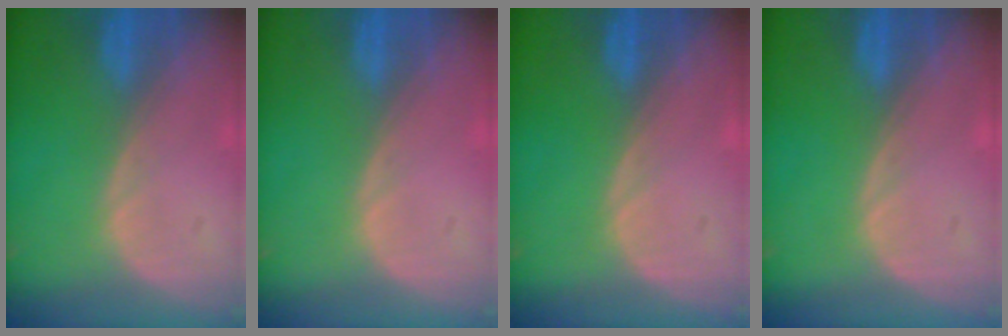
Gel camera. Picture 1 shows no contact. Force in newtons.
{"total": 0.0}
{"total": 0.0}
{"total": 0.0}